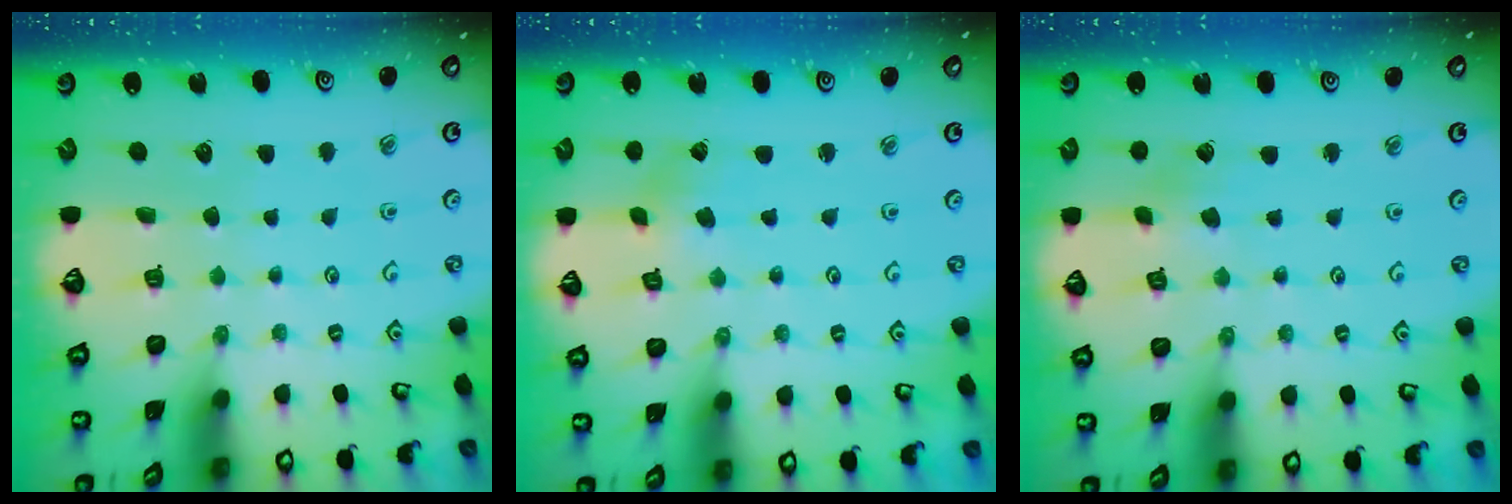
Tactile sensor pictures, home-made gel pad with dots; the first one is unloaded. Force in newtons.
{"total": 0.5, "press": 0.5, "slide": 0.1}
{"total": 1.3, "press": 1.3, "slide": 0.1}